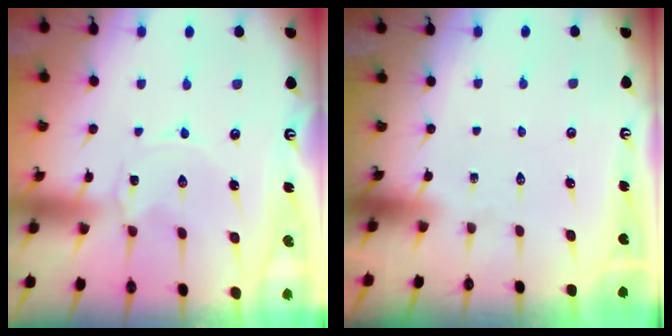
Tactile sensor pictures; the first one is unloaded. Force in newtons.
{"total": 0.0}